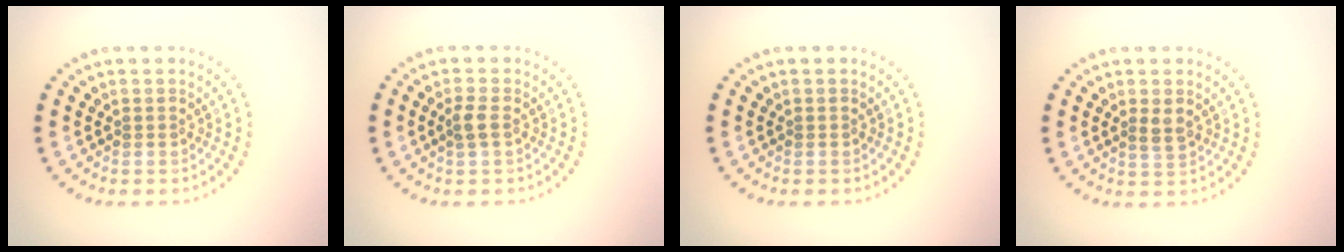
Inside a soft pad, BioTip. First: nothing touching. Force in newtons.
{"total": 1.3, "press": 1.2, "slide": 0.3}
{"total": 0.0}
{"total": 1.4, "press": 1.3, "slide": 0.5}